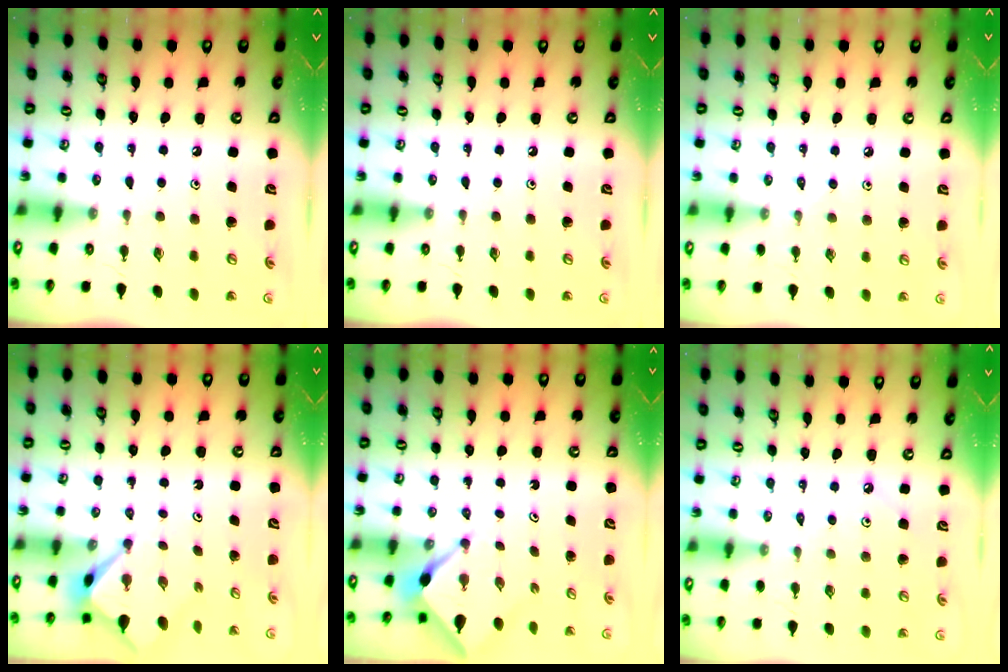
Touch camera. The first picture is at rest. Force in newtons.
{"total": 0.0}
{"total": 3.1, "press": 3.1, "slide": 0.6}
{"total": 3.2, "press": 3.2, "slide": 0.3}
{"total": 2.2, "press": 2.2, "slide": 0.3}
{"total": 1.7, "press": 1.7, "slide": 0.3}